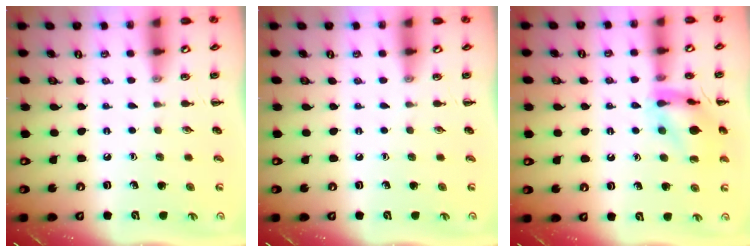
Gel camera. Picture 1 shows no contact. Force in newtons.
{"total": 0.0}
{"total": 12.8, "press": 12.7, "slide": 1.3}